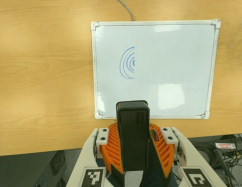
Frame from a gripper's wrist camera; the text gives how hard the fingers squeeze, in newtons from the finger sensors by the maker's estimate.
{"total": 7.6, "left": 8.4, "right": 6.8}